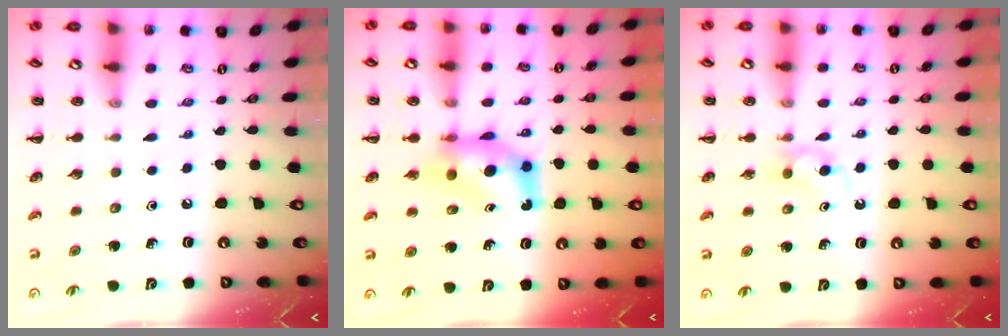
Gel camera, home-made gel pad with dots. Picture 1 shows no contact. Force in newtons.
{"total": 7.2, "press": 7.1, "slide": 0.8}
{"total": 3.7, "press": 3.5, "slide": 1.1}